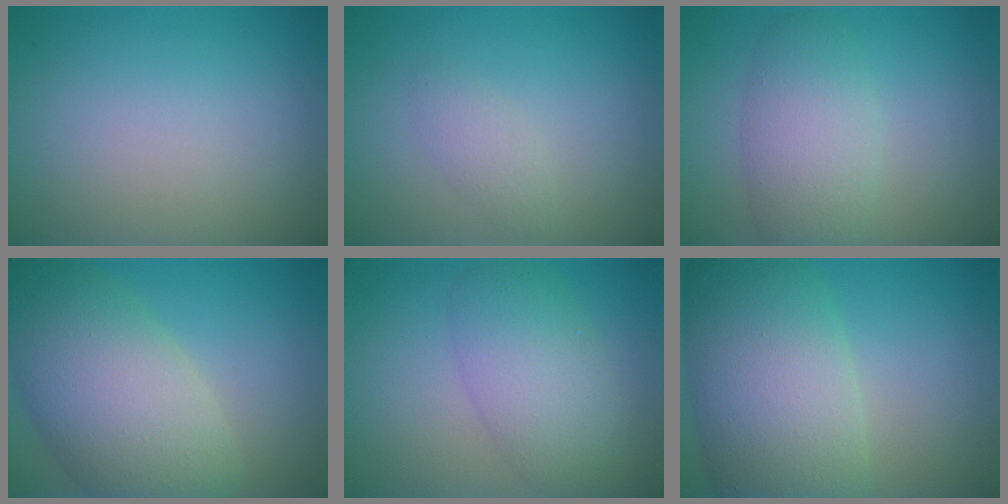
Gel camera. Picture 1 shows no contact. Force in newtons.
{"total": 1.5, "press": 1.5, "slide": 0.0}
{"total": 4.3, "press": 4.3, "slide": 0.2}
{"total": 9.8, "press": 9.8, "slide": 0.3}
{"total": 5.2, "press": 5.2, "slide": 0.2}
{"total": 10.7, "press": 10.7, "slide": 0.6}